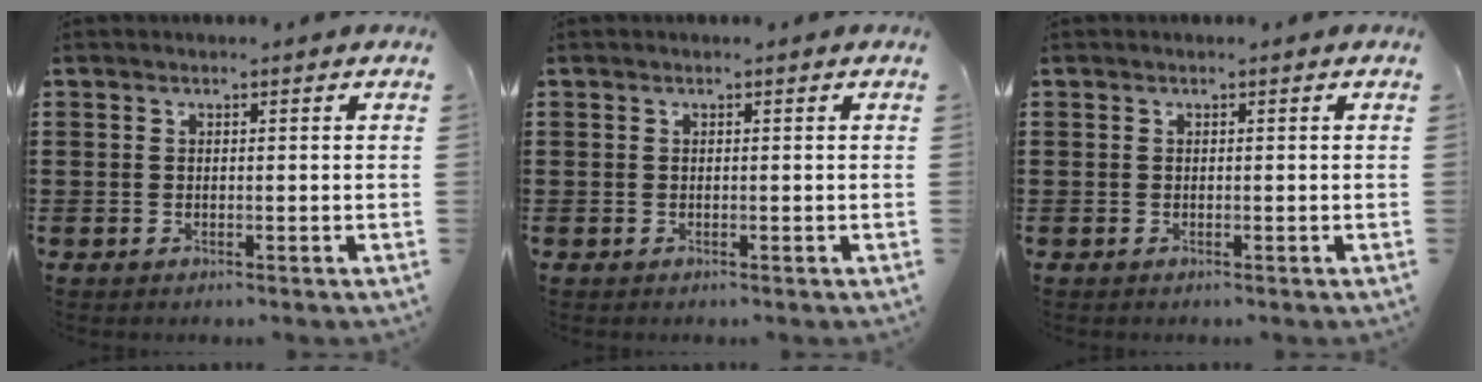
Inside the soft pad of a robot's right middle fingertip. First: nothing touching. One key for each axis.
{"total": 0.0}
{"total": 0.0}